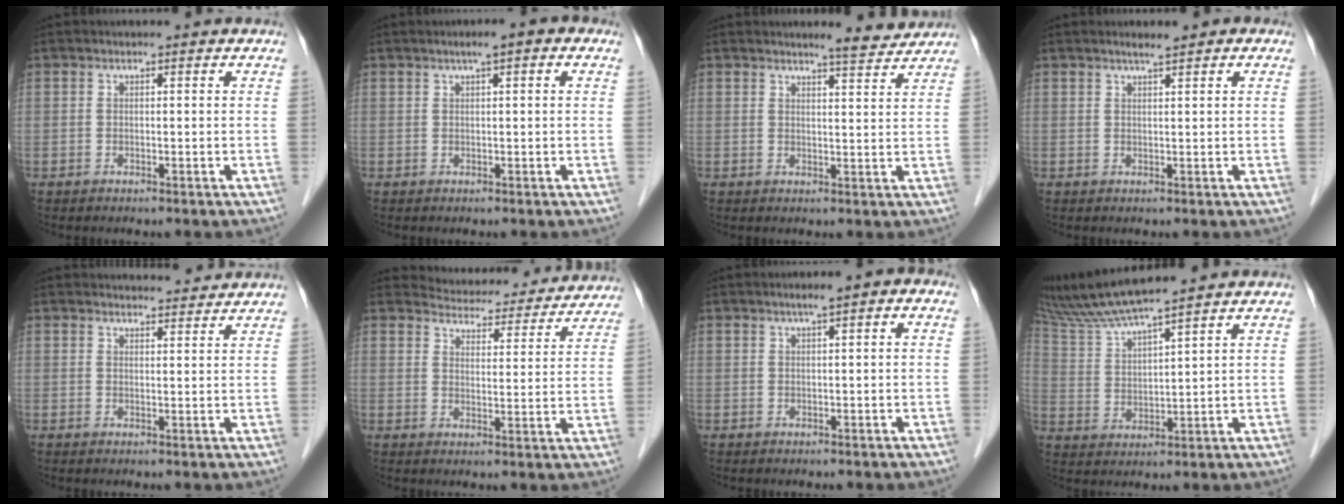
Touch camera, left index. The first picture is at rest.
{"total": 3.2, "force": [1.6, 0.7, 2.8], "torque": [-0.041, 0.016, 0.018]}
{"total": 4.0, "force": [3.9, 0.2, 1.0], "torque": [-0.024, -0.005, 0.046]}
{"total": 1.7, "force": [1.3, 0.3, 1.2], "torque": [-0.023, 0.007, 0.019]}
{"total": 6.5, "force": [6.4, 0.8, 0.9], "torque": [-0.008, 0.014, 0.071]}
{"total": 15.7, "force": [15.1, 3.7, 2.4], "torque": [-0.015, -0.002, 0.176]}
{"total": 3.0, "force": [1.2, 0.6, 2.7], "torque": [-0.038, 0.013, 0.013]}
{"total": 9.6, "force": [8.6, -1.4, 4.1], "torque": [-0.088, 0.012, 0.170]}